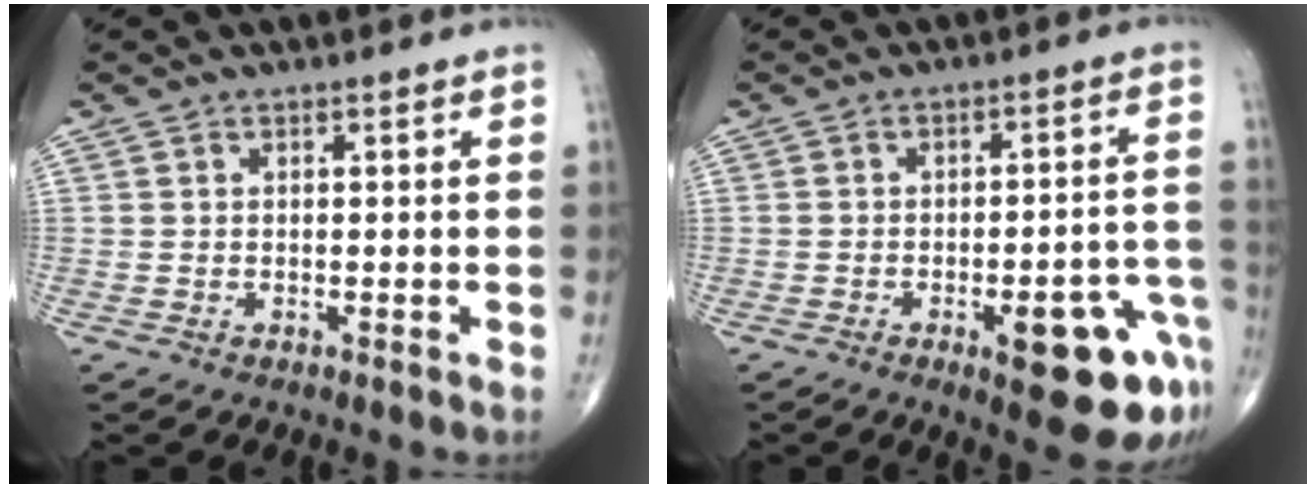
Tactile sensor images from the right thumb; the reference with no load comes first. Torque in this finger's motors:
{"motor_torque": [1.43, 1.24, 0.39, -0.51, 0.26]}